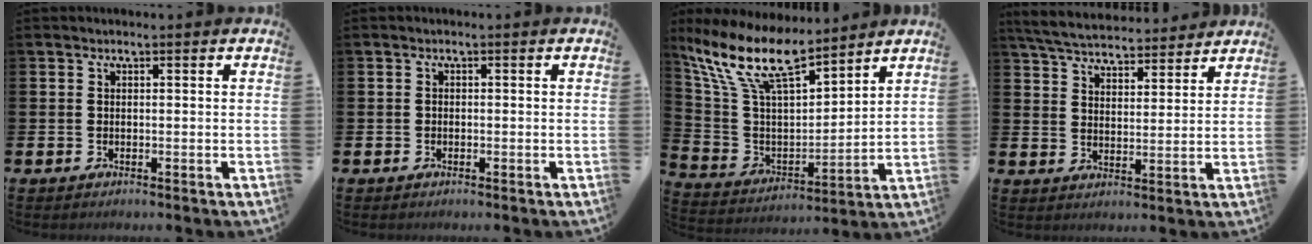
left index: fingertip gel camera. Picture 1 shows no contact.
{"total": 0.6, "force": [-0.4, 0.4, 0.1], "torque": [-0.011, 0.006, -0.008]}
{"total": 12.3, "force": [10.1, 3.1, 6.2], "torque": [-0.168, -0.056, 0.178]}
{"total": 5.9, "force": [5.7, 1.1, 1.0], "torque": [-0.049, -0.030, 0.102]}